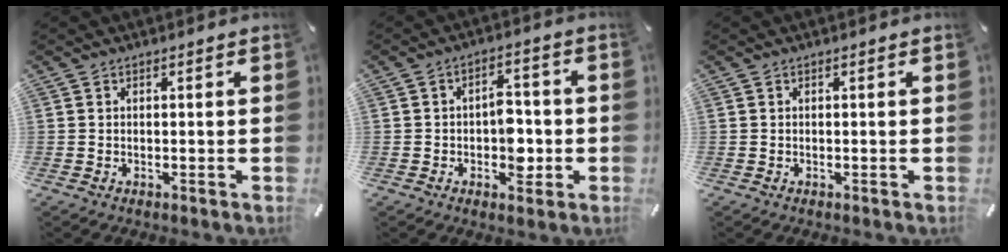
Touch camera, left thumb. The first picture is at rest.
{"total": 6.8, "force": [-1.2, 4.5, 4.9], "torque": [-0.053, 0.002, -0.024]}
{"total": 0.0}